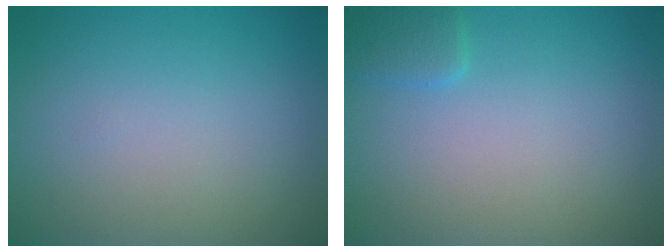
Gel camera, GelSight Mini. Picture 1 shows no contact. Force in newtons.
{"total": 1.4, "press": 1.4, "slide": 0.1}